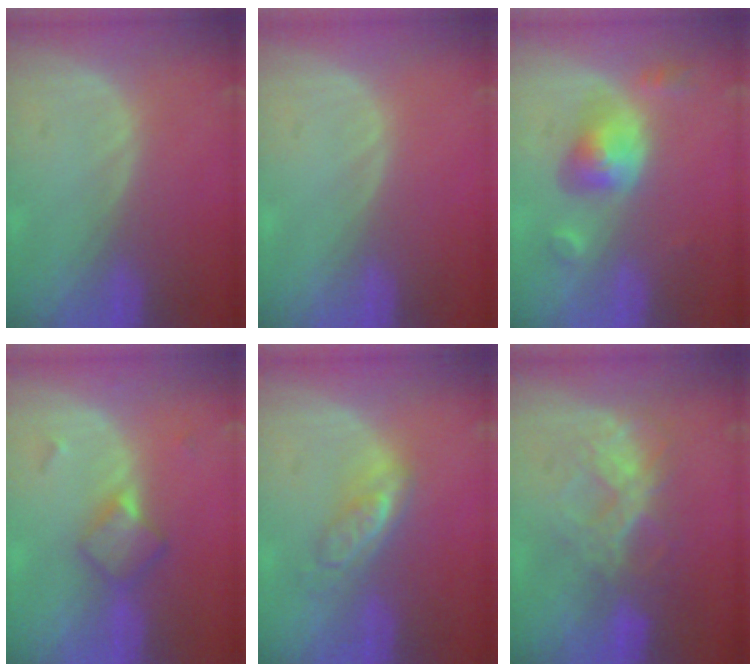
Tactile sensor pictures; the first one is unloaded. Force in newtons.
{"total": 0.0}
{"total": 6.0, "press": 5.5, "slide": 2.4}
{"total": 4.8, "press": 4.2, "slide": 2.2}
{"total": 5.2, "press": 4.6, "slide": 2.4}
{"total": 6.8, "press": 6.7, "slide": 1.2}